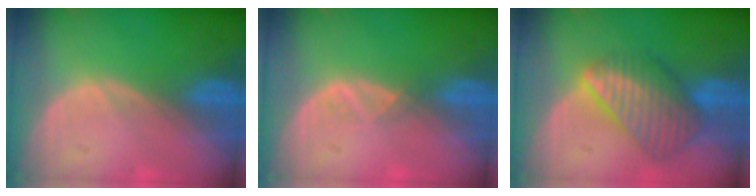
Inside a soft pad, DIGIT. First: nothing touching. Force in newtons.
{"total": 1.3, "press": 1.2, "slide": 0.7}
{"total": 8.3, "press": 7.5, "slide": 3.6}